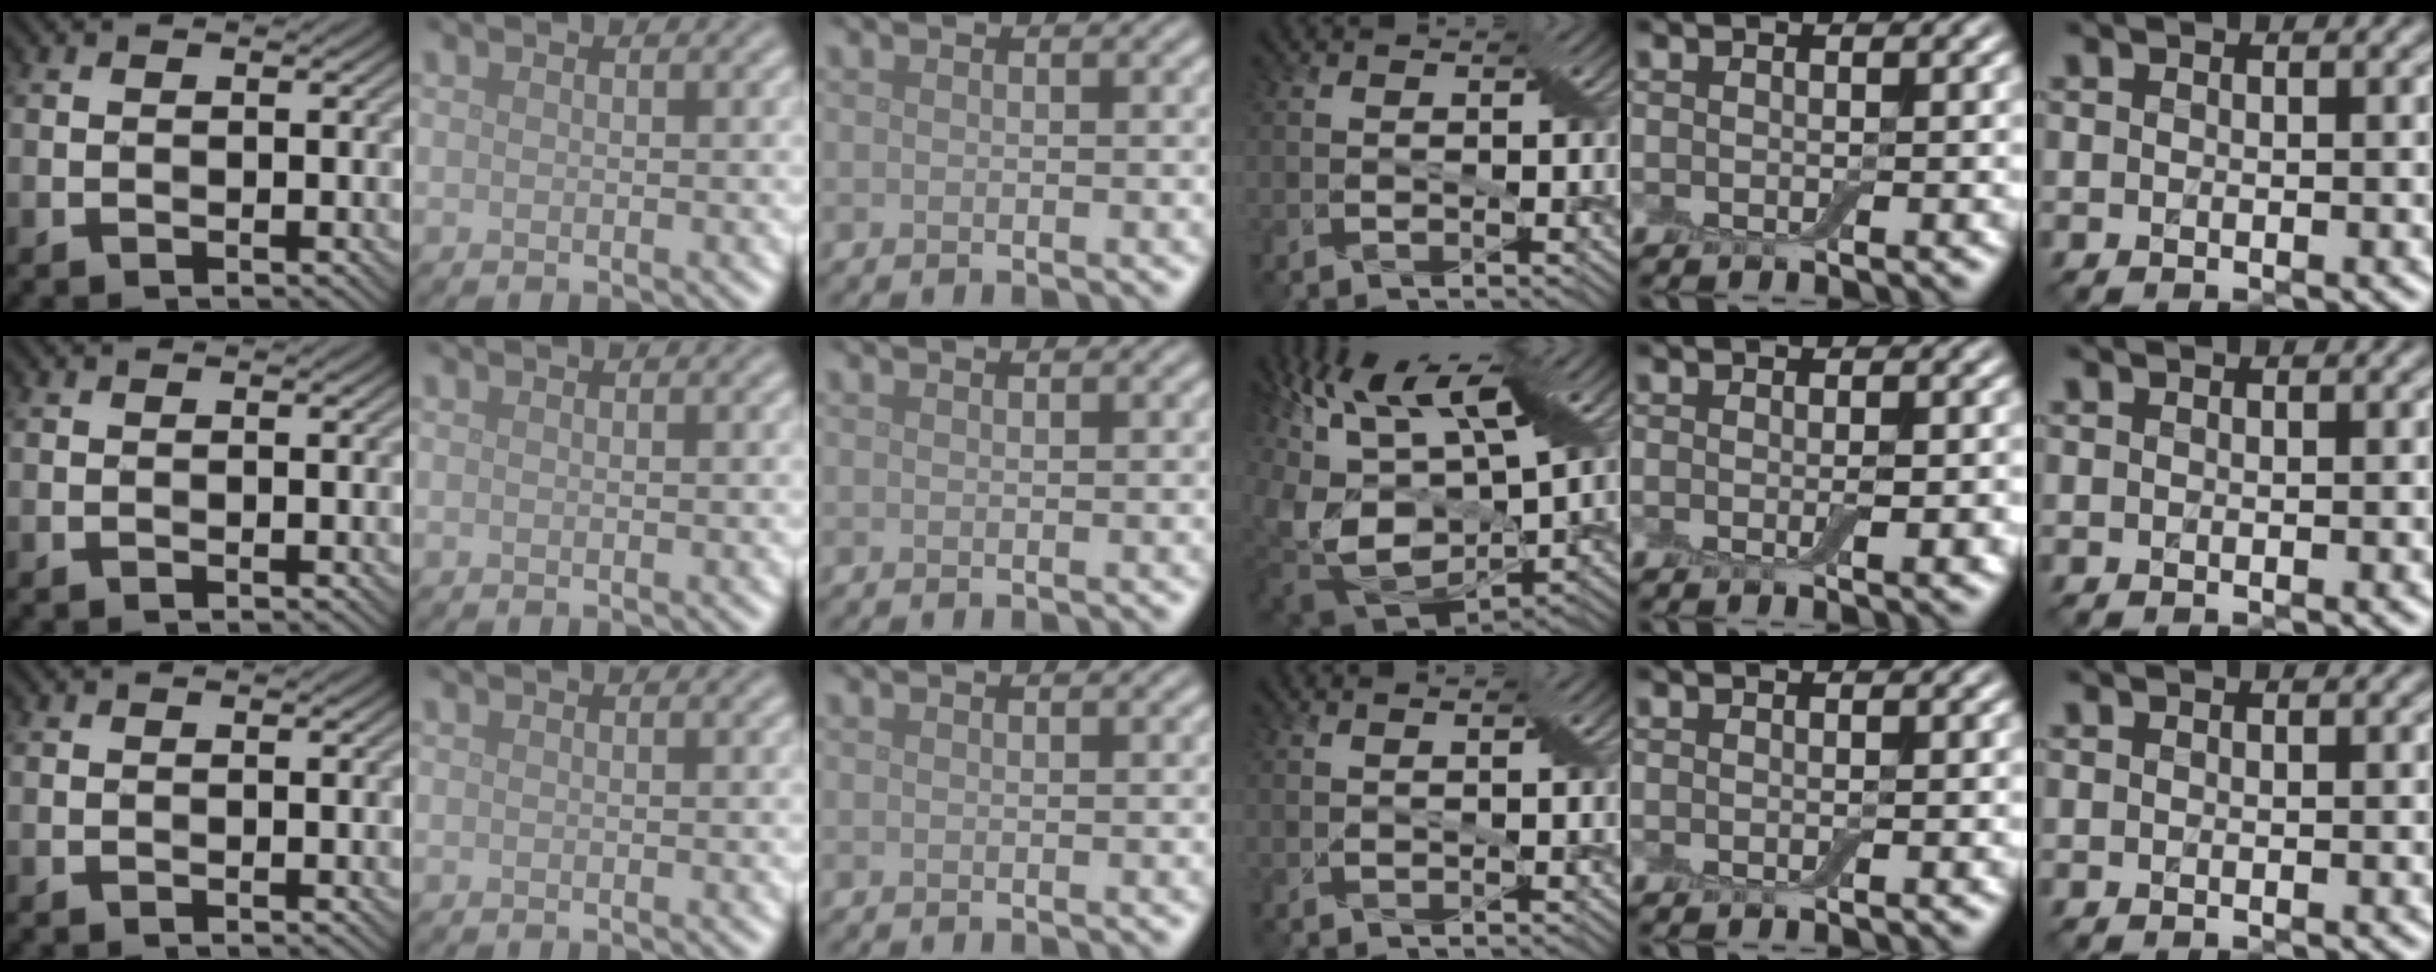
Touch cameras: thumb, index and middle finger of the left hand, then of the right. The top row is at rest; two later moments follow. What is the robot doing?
{"motion": "insert", "object": "backpack"}